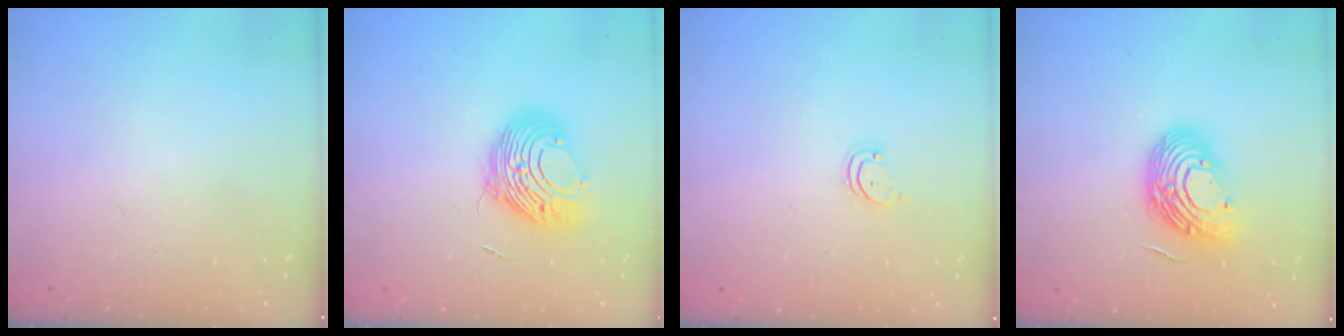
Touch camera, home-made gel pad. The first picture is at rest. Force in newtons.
{"total": 11.1, "press": 11.1, "slide": 0.9}
{"total": 2.3, "press": 2.3, "slide": 0.1}
{"total": 13.8, "press": 13.7, "slide": 1.8}